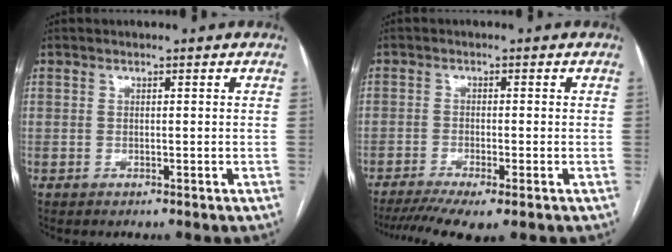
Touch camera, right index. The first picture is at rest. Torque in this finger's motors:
{"motor_torque": [1.13, -1.02, 0.26, 0.06]}